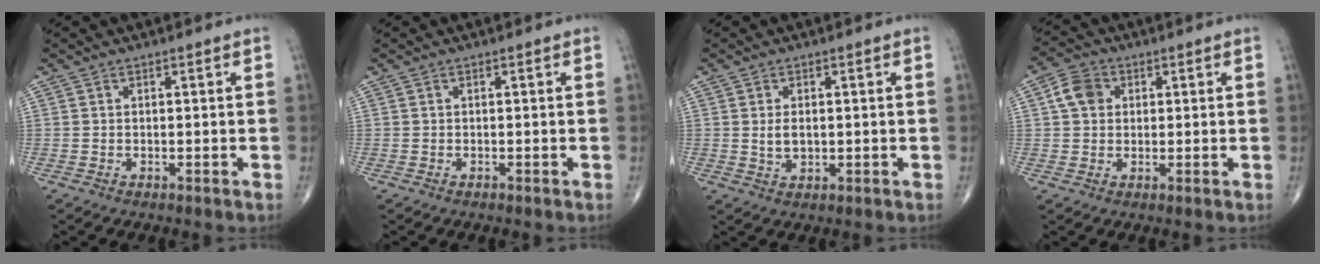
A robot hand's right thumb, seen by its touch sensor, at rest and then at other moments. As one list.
[{"total": 0.0}, {"total": 3.2, "force": [0.2, 2.0, 2.5], "torque": [-0.041, -0.005, 0.008]}, {"total": 5.4, "force": [1.2, 4.4, 2.9], "torque": [-0.043, 0.006, 0.016]}]